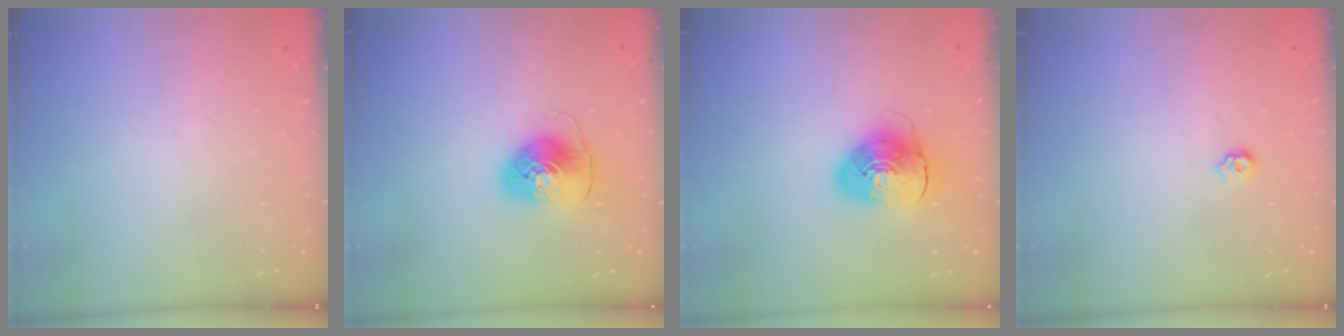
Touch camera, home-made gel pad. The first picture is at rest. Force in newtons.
{"total": 8.1, "press": 8.1, "slide": 0.6}
{"total": 10.8, "press": 10.6, "slide": 1.8}
{"total": 4.2, "press": 4.1, "slide": 0.8}